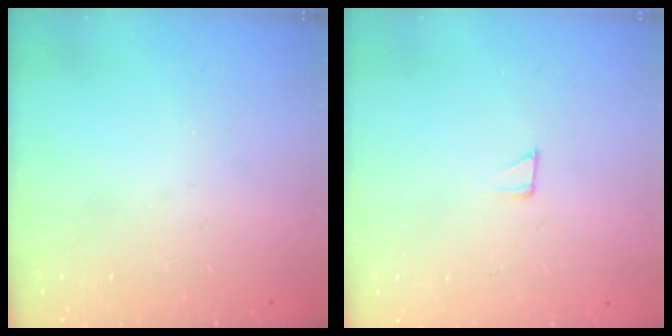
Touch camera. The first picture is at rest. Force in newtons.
{"total": 2.3, "press": 2.3, "slide": 0.2}